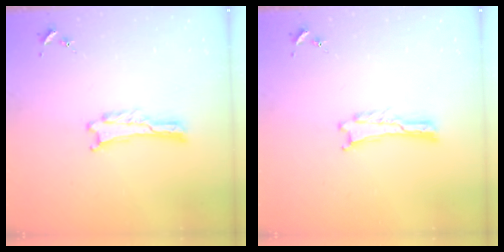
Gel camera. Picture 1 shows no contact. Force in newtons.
{"total": 0.0}